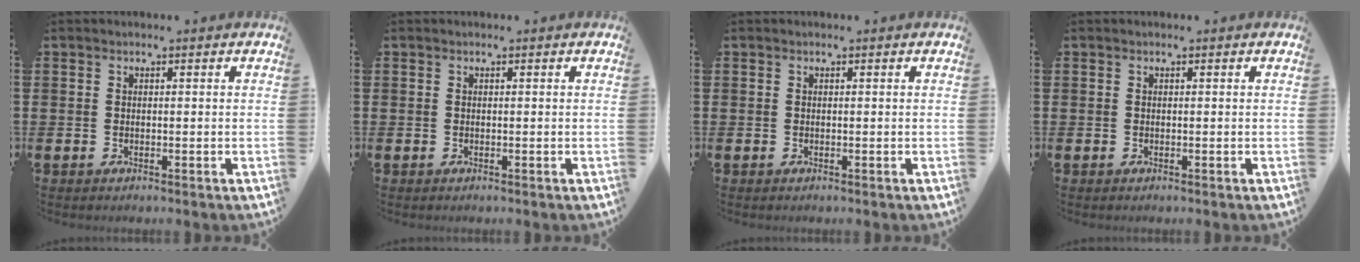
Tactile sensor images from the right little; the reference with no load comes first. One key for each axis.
{"total": 0.0}
{"total": 0.0}
{"total": 0.0}